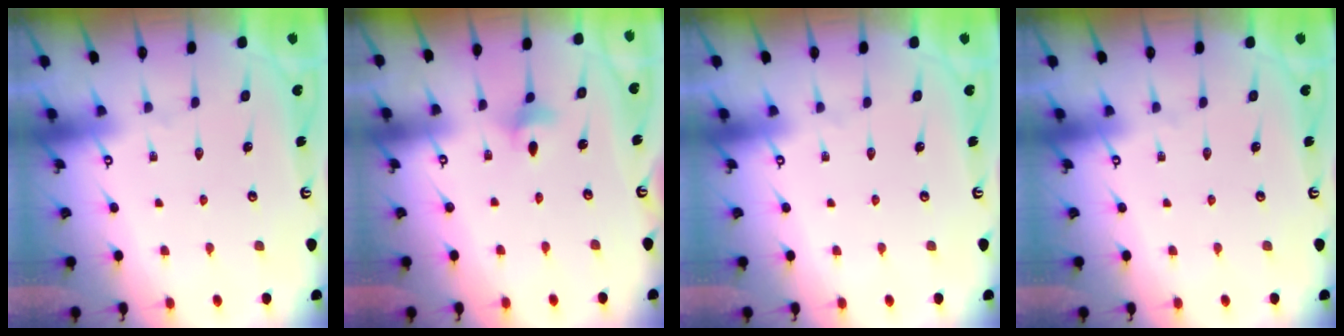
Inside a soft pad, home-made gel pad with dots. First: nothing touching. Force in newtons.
{"total": 2.4, "press": 2.4, "slide": 0.4}
{"total": 0.0}
{"total": 0.0}